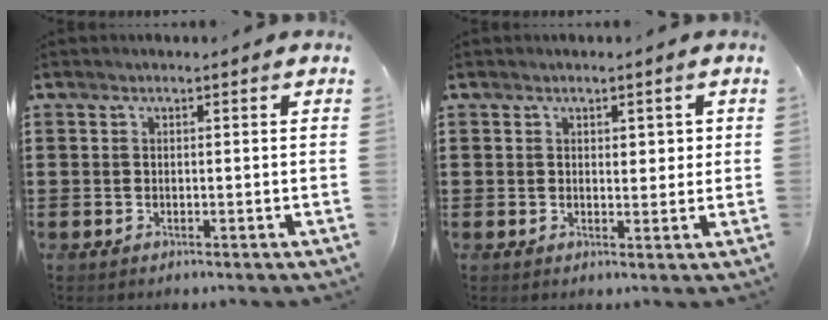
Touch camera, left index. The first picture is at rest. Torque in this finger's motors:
{"motor_torque": [0.54, 0.22, 0.04, 0.01]}